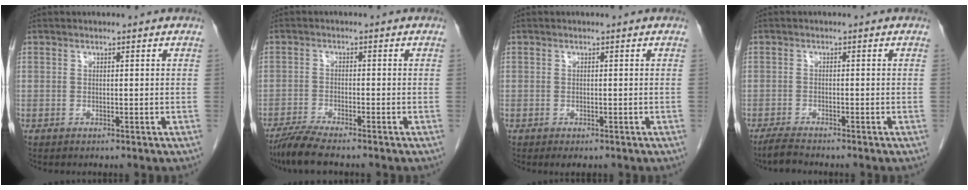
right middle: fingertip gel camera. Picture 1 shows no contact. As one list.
[{"total": 5.1, "force": [-4.3, -0.2, 2.7], "torque": [-0.057, -0.019, -0.082]}, {"total": 1.5, "force": [-1.0, 0.6, 0.9], "torque": [-0.012, -0.003, -0.007]}, {"total": 2.6, "force": [-2.4, -0.1, 1.0], "torque": [-0.032, -0.013, -0.046]}]